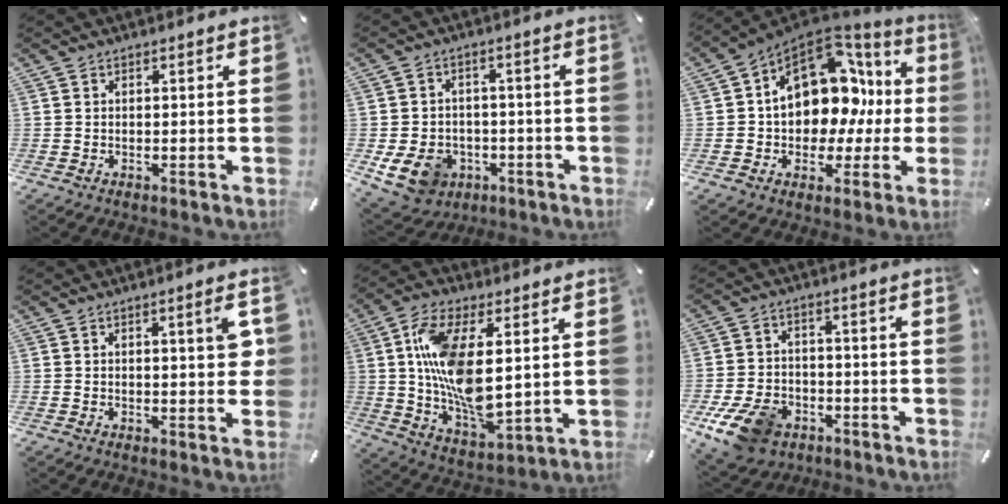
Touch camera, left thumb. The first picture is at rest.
{"total": 9.4, "force": [-3.5, 7.8, 4.0], "torque": [-0.095, 0.020, -0.061]}
{"total": 16.4, "force": [4.2, 11.6, 10.8], "torque": [-0.164, -0.032, 0.073]}
{"total": 5.1, "force": [1.2, 1.5, 4.7], "torque": [-0.064, -0.004, 0.015]}
{"total": 16.1, "force": [3.2, 8.0, 13.6], "torque": [-0.279, -0.016, 0.059]}
{"total": 11.7, "force": [-5.9, 8.1, 6.1], "torque": [-0.126, 0.032, -0.106]}